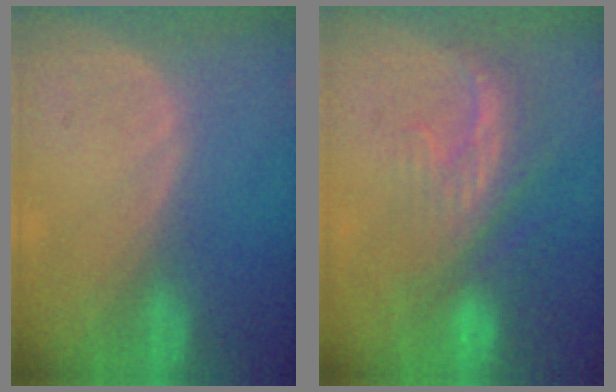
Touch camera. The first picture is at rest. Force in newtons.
{"total": 8.2, "press": 7.4, "slide": 3.4}